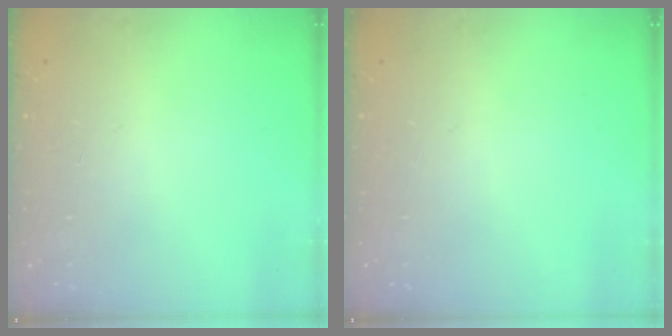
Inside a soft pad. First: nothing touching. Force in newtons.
{"total": 0.0}